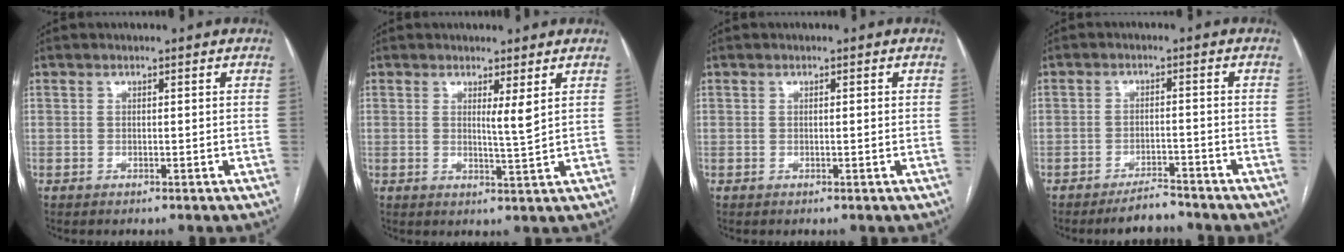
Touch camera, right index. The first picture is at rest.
{"total": 2.7, "force": [1.2, -0.3, 2.4], "torque": [-0.043, -0.013, 0.022]}
{"total": 0.6, "force": [0.1, 0.1, 0.6], "torque": [-0.011, 0.001, 0.002]}
{"total": 4.0, "force": [-3.7, 0.9, 1.2], "torque": [-0.019, -0.004, -0.059]}